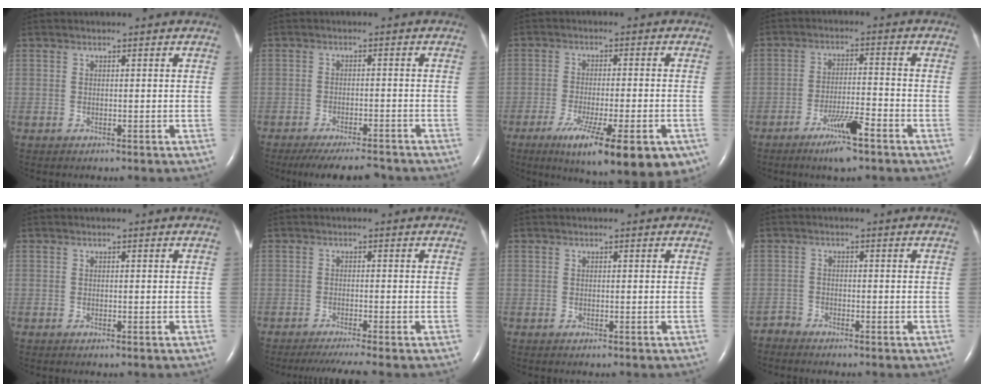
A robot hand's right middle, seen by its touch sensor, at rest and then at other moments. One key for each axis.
{"total": 10.3, "fx": -9.4, "fy": 1.5, "fz": 4.1, "tx": -0.062, "ty": -0.011, "tz": -0.127}
{"total": 18.4, "fx": -11.1, "fy": 3.8, "fz": 14.2, "tx": -0.158, "ty": -0.030, "tz": -0.160}
{"total": 6.8, "fx": -4.4, "fy": 0.2, "fz": 5.2, "tx": -0.103, "ty": -0.012, "tz": -0.078}
{"total": 0.0}
{"total": 5.5, "fx": -4.5, "fy": -1.1, "fz": 2.9, "tx": -0.042, "ty": -0.018, "tz": -0.071}
{"total": 0.0}
{"total": 1.6, "fx": -1.5, "fy": -0.1, "fz": -0.6, "tx": 0.019, "ty": -0.008, "tz": -0.031}